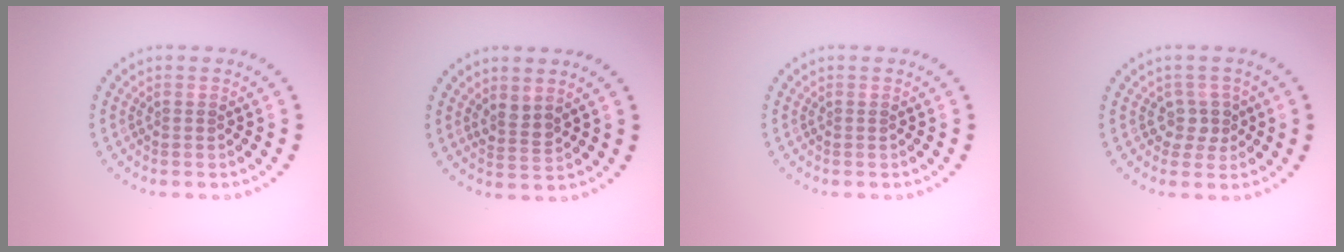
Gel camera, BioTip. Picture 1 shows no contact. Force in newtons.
{"total": 1.7, "press": 1.2, "slide": 1.1}
{"total": 0.0}
{"total": 2.1, "press": 1.7, "slide": 1.2}